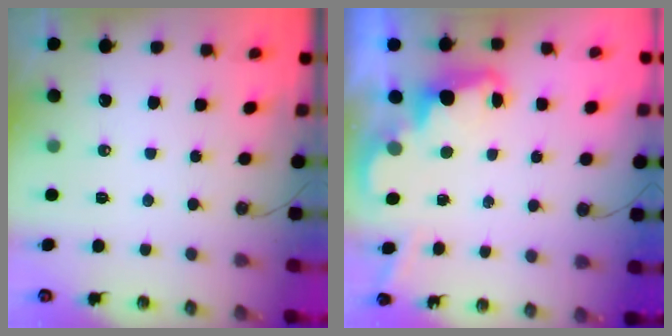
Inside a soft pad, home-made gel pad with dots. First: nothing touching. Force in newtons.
{"total": 2.4, "press": 2.4, "slide": 0.5}